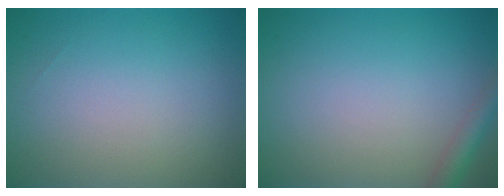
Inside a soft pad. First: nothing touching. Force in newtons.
{"total": 2.1, "press": 2.1, "slide": 0.1}